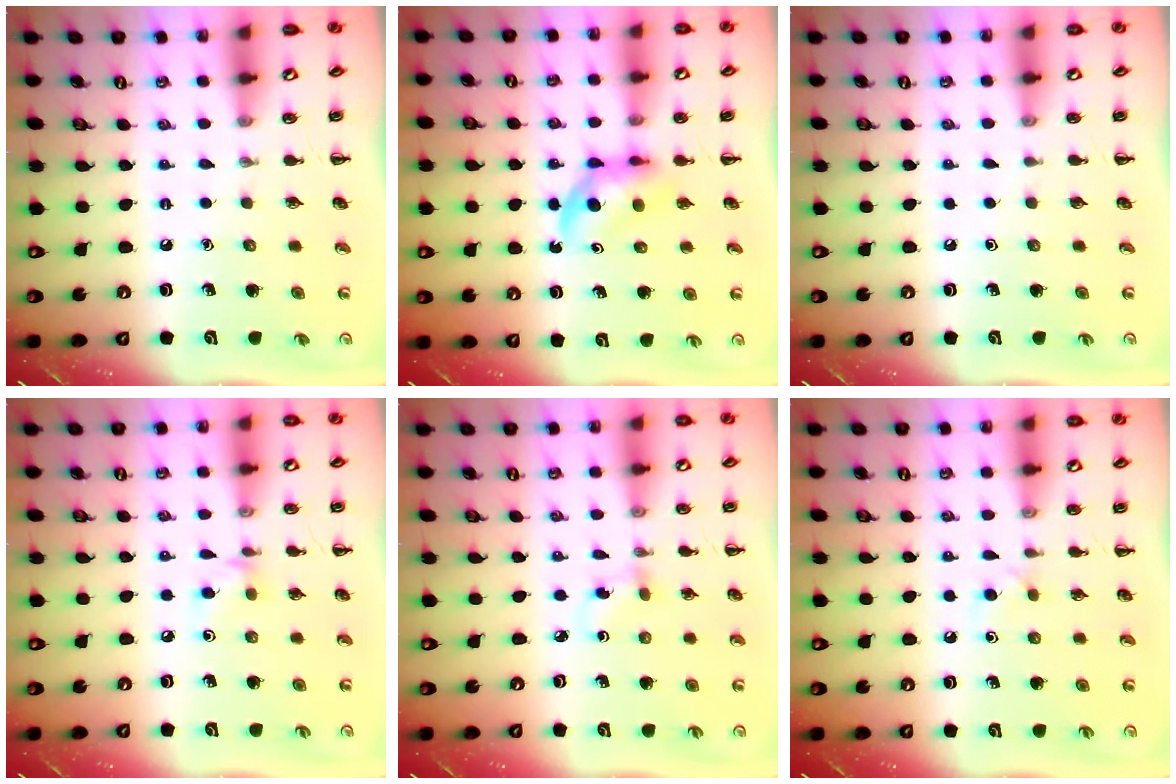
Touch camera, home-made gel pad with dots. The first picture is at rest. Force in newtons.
{"total": 4.5, "press": 4.4, "slide": 1.2}
{"total": 0.0}
{"total": 4.6, "press": 4.3, "slide": 1.6}
{"total": 2.0, "press": 1.7, "slide": 1.0}
{"total": 3.7, "press": 3.5, "slide": 1.4}